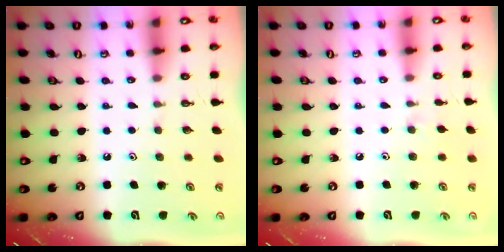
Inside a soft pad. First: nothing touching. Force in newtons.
{"total": 3.3, "press": 3.2, "slide": 0.7}